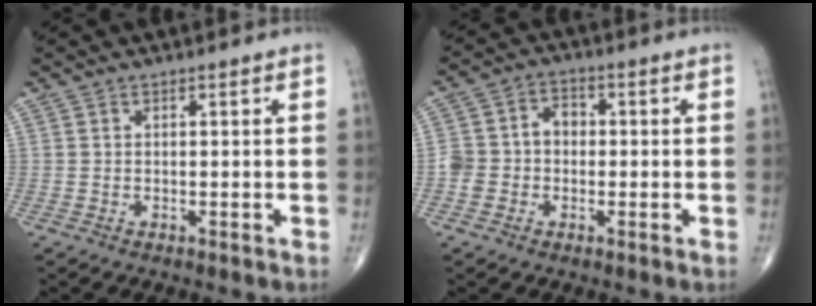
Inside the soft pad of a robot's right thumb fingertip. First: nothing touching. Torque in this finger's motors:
{"motor_torque": [0.91, 0.57, 0.33, -0.33, 0.13]}